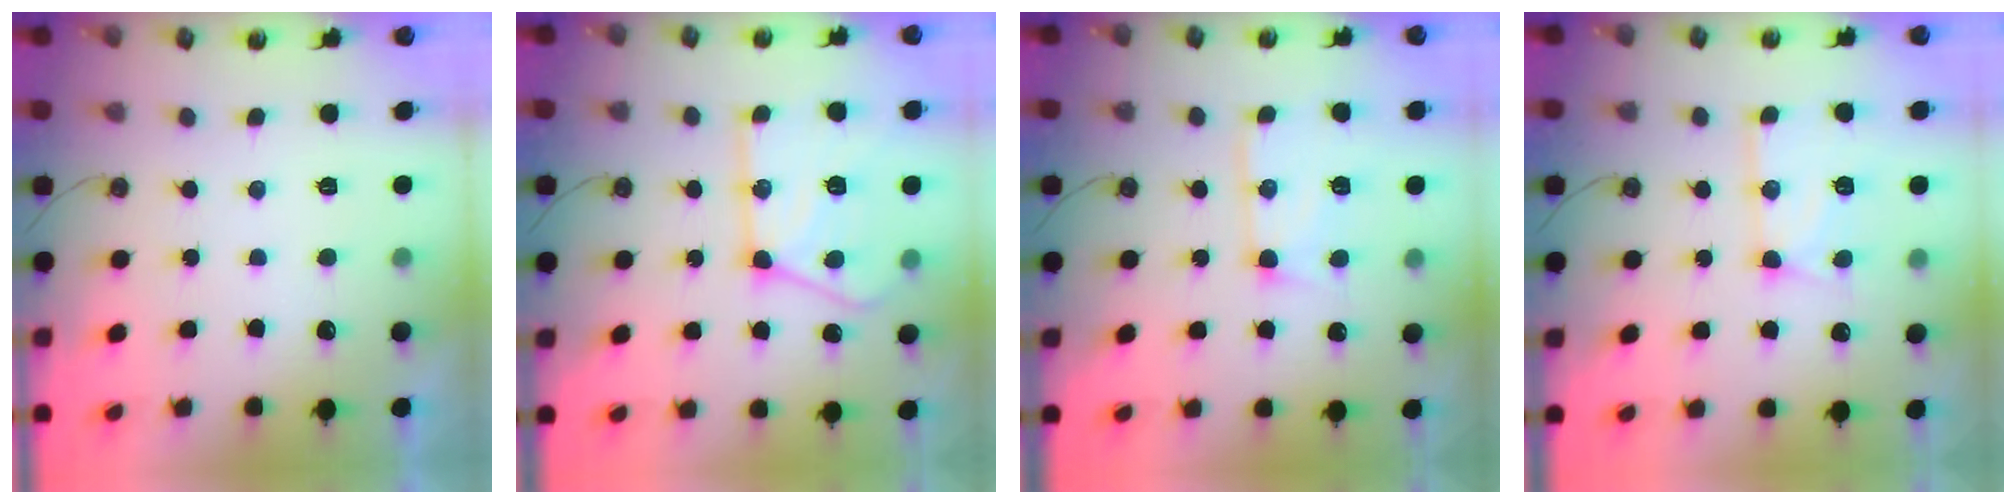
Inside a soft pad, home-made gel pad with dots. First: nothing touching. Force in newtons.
{"total": 18.4, "press": 18.4, "slide": 1.6}
{"total": 13.3, "press": 13.2, "slide": 1.2}
{"total": 13.6, "press": 13.6, "slide": 1.2}